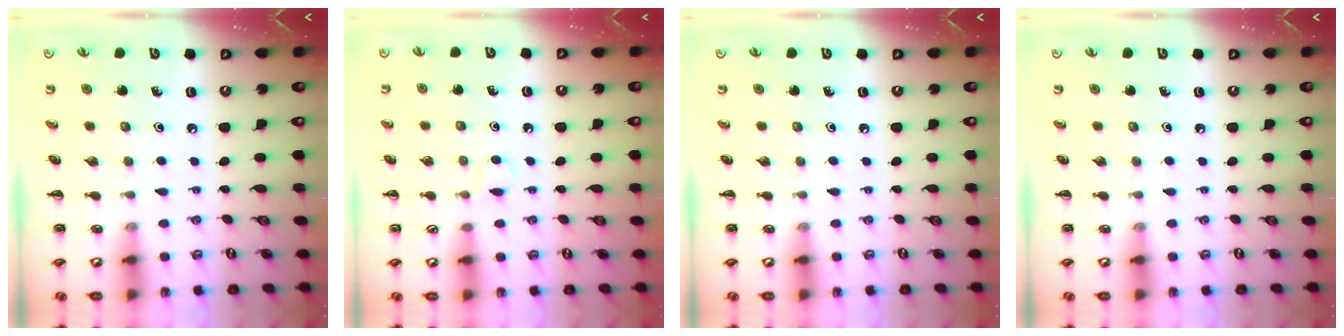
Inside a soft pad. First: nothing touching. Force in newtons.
{"total": 2.9, "press": 2.7, "slide": 0.9}
{"total": 0.0}
{"total": 0.0}